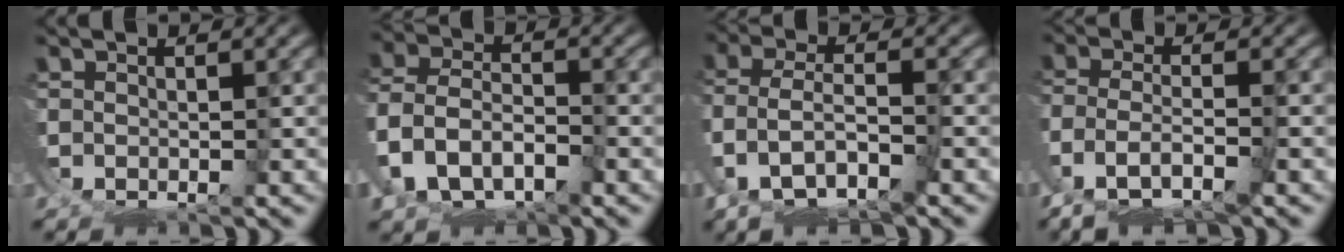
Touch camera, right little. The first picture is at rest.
{"total": 5.1, "force": [-1.7, 4.5, 1.7], "torque": [-0.073, -0.029, -0.022]}
{"total": 6.9, "force": [-1.7, 5.3, 4.0], "torque": [-0.115, -0.017, -0.025]}
{"total": 5.5, "force": [-2.5, 3.2, 3.7], "torque": [-0.094, -0.025, -0.030]}